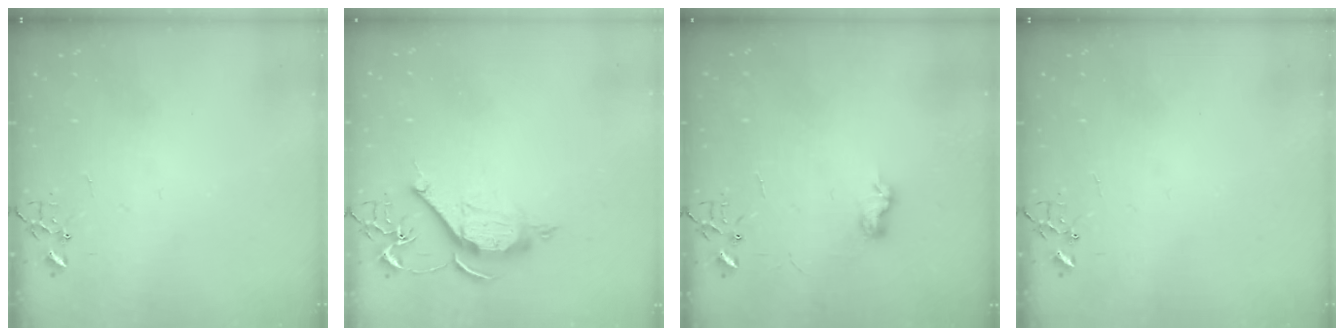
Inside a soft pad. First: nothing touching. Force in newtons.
{"total": 10.3, "press": 10.3, "slide": 0.6}
{"total": 6.7, "press": 6.7, "slide": 0.1}
{"total": 0.0}